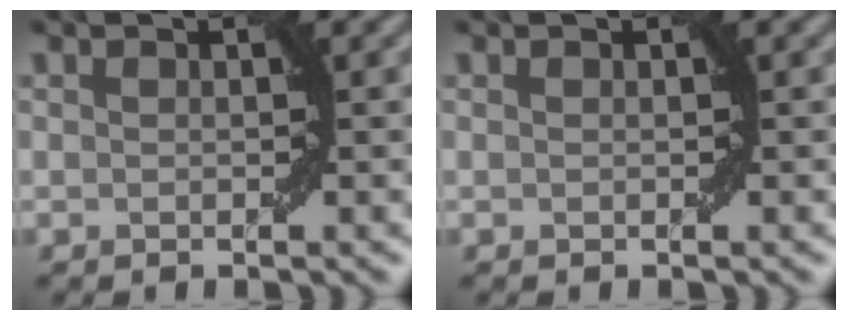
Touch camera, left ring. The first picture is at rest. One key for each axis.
{"total": 0.0}